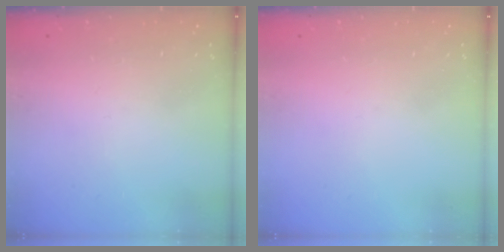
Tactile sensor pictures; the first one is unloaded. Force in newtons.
{"total": 0.0}